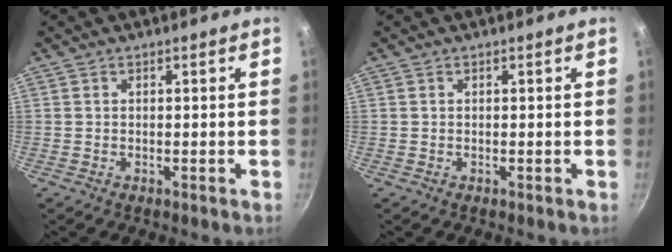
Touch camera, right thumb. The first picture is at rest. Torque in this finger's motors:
{"motor_torque": [0.00, 0.00, 0.00, 0.00, 0.00]}